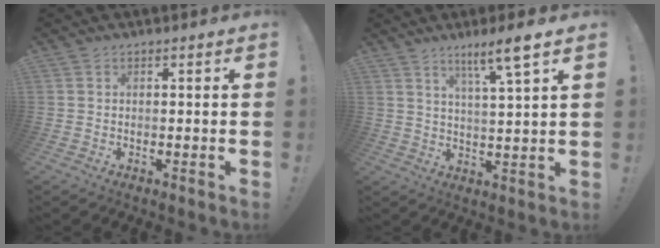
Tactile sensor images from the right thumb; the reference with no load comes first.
{"total": 8.3, "force": [5.1, -0.1, 6.6], "torque": [-0.098, -0.031, 0.078]}